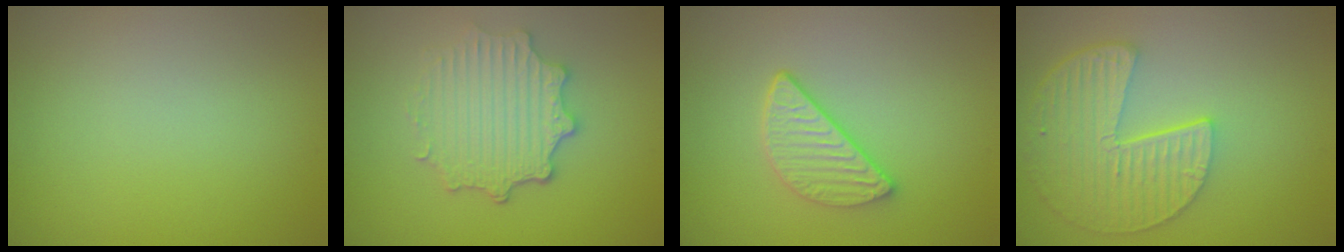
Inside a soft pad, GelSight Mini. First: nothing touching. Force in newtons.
{"total": 4.5, "press": 3.6, "slide": 2.6}
{"total": 3.4, "press": 2.7, "slide": 2.0}
{"total": 6.2, "press": 4.8, "slide": 3.9}